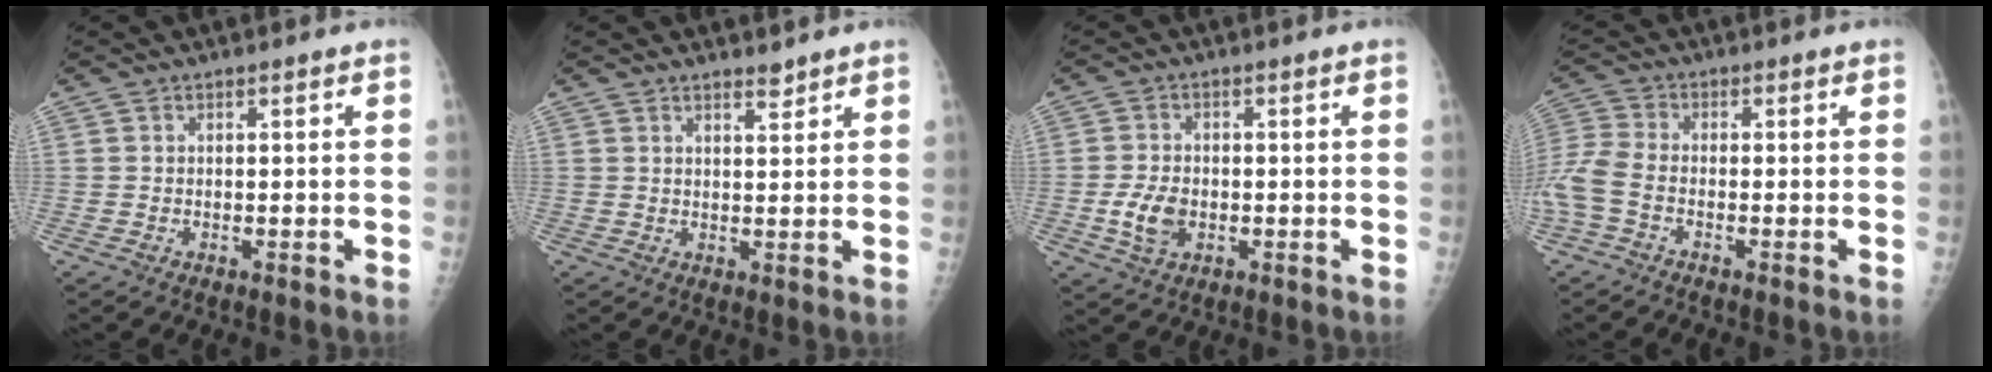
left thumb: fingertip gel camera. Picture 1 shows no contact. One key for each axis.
{"total": 2.1, "fx": 1.9, "fy": 0.6, "fz": 0.7, "tx": -0.001, "ty": -0.016, "tz": 0.029}
{"total": 5.2, "fx": -1.2, "fy": 3.5, "fz": 3.7, "tx": -0.064, "ty": 0.001, "tz": -0.018}
{"total": 8.5, "fx": -2.8, "fy": 4.7, "fz": 6.5, "tx": -0.166, "ty": 0.013, "tz": -0.065}